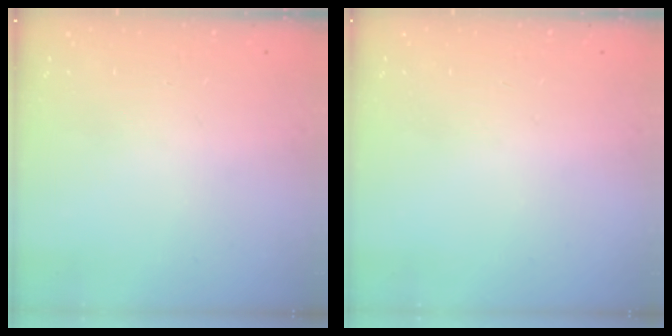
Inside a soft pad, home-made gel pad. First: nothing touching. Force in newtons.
{"total": 0.0}